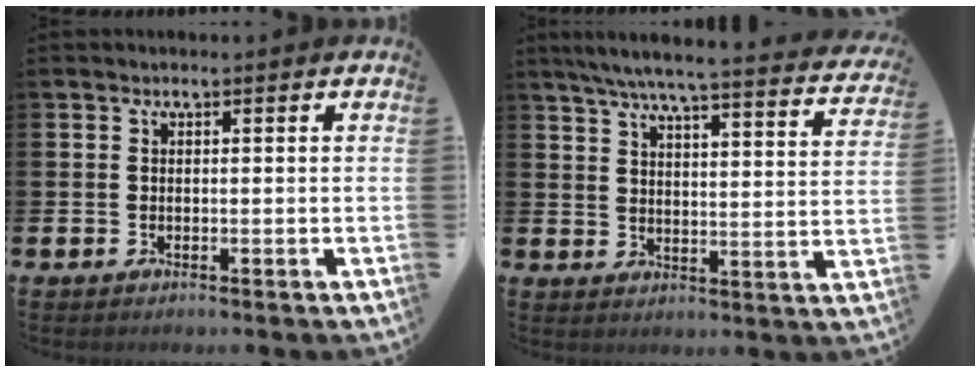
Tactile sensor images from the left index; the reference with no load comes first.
{"total": 6.1, "force": [5.5, 0.3, 2.7], "torque": [-0.070, -0.044, 0.090]}